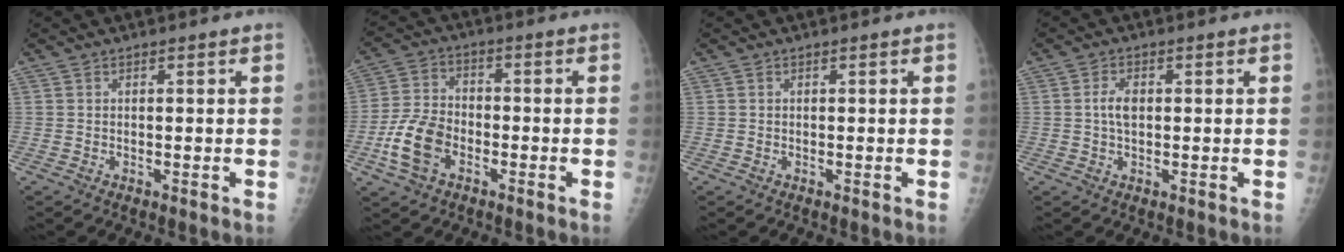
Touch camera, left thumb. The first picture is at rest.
{"total": 9.7, "force": [-3.9, 6.4, 6.2], "torque": [-0.119, 0.020, -0.078]}
{"total": 0.0}
{"total": 3.2, "force": [0.2, 1.8, 2.6], "torque": [-0.049, 0.004, 0.002]}